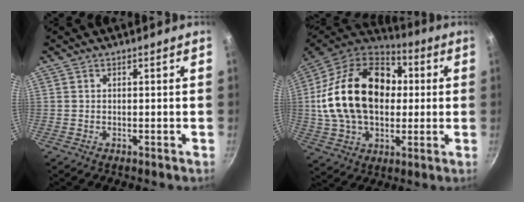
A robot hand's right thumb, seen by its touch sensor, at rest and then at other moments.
{"total": 26.6, "force": [2.5, 18.3, 19.1], "torque": [-0.326, 0.033, 0.040]}